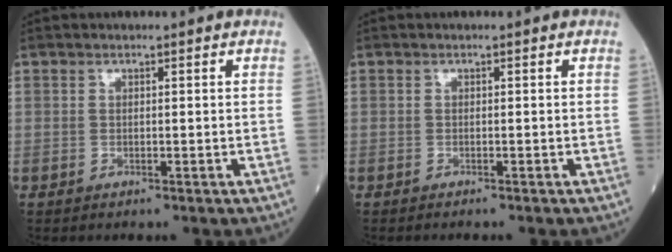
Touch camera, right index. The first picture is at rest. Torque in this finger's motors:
{"motor_torque": [-0.08, -0.08, 0.04, 0.00]}